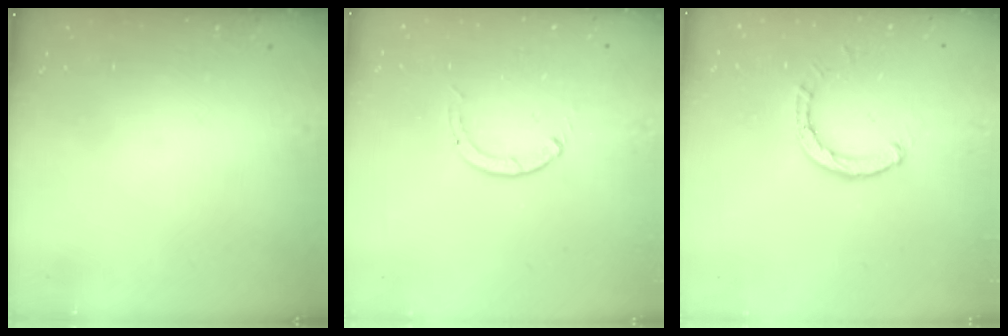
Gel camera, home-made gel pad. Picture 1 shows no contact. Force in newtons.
{"total": 0.0}
{"total": 2.6, "press": 2.6, "slide": 0.1}